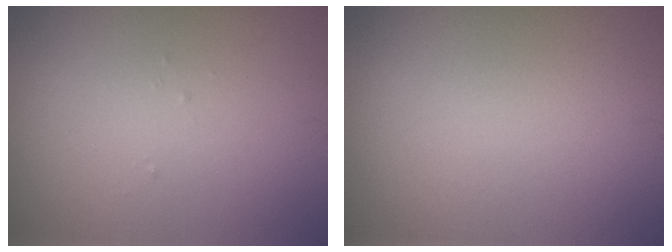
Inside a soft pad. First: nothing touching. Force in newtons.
{"total": 0.0}